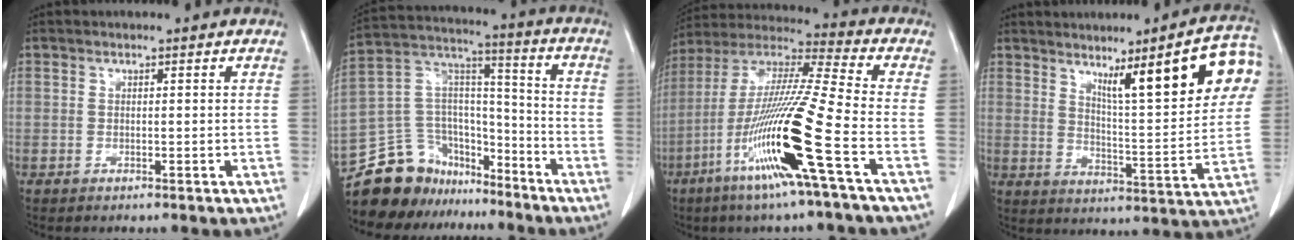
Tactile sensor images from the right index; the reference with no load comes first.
{"total": 17.7, "force": [-14.7, 8.9, 4.2], "torque": [-0.086, 0.073, -0.251]}
{"total": 19.2, "force": [-7.3, -1.2, 17.7], "torque": [-0.362, -0.028, -0.150]}
{"total": 15.6, "force": [7.1, 1.7, 13.8], "torque": [-0.182, 0.006, 0.102]}